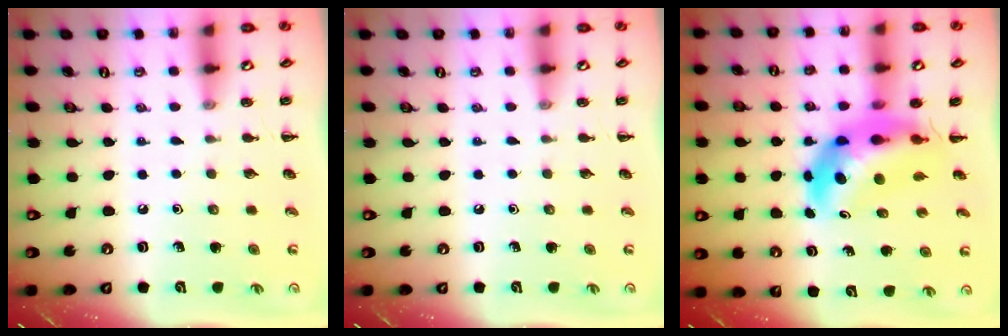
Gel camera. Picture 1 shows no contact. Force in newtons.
{"total": 0.0}
{"total": 7.9, "press": 7.6, "slide": 2.4}